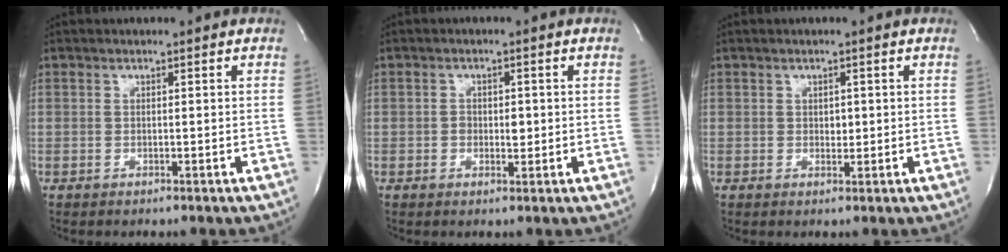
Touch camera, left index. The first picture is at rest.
{"total": 2.2, "force": [-0.2, 1.5, 1.7], "torque": [-0.027, 0.002, -0.001]}
{"total": 1.2, "force": [0.2, 0.8, 0.8], "torque": [-0.010, -0.001, 0.003]}